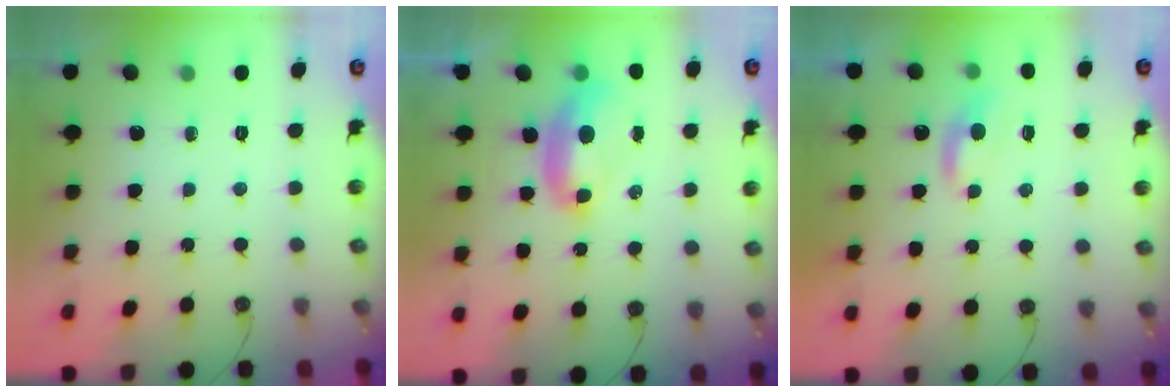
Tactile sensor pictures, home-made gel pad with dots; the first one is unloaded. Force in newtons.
{"total": 2.5, "press": 2.4, "slide": 0.6}
{"total": 0.9, "press": 0.8, "slide": 0.5}